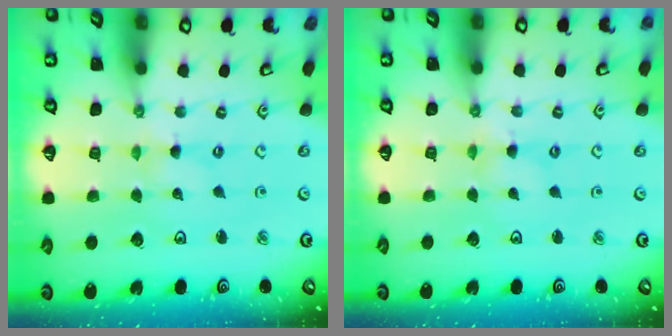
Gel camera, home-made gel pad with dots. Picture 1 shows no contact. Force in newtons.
{"total": 0.0}